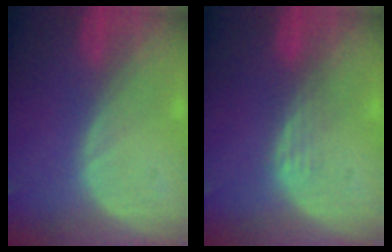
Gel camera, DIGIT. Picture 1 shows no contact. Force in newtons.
{"total": 2.2, "press": 2.2, "slide": 0.2}